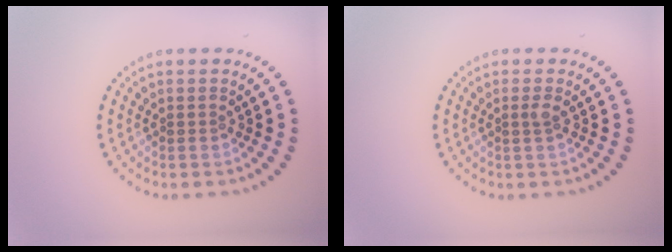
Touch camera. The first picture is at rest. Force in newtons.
{"total": 0.8, "press": 0.6, "slide": 0.6}